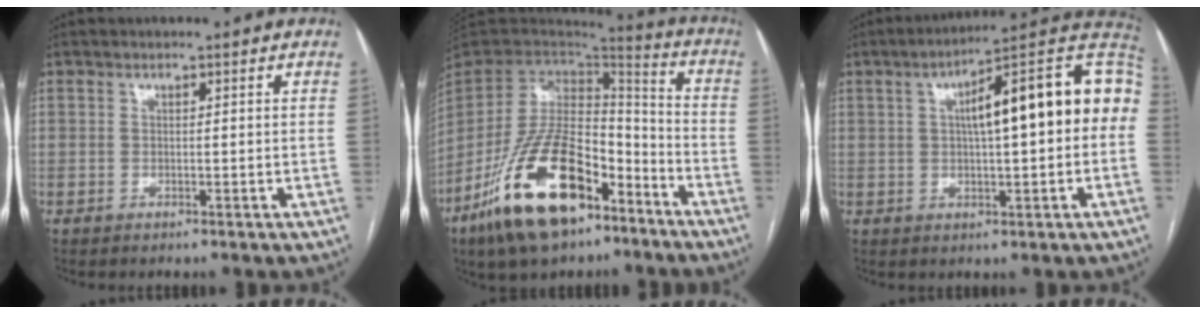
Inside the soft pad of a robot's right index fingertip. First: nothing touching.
{"total": 22.8, "force": [-12.8, 9.9, 16.1], "torque": [-0.334, -0.010, -0.223]}
{"total": 18.3, "force": [2.7, 3.8, 17.7], "torque": [-0.261, 0.055, 0.038]}